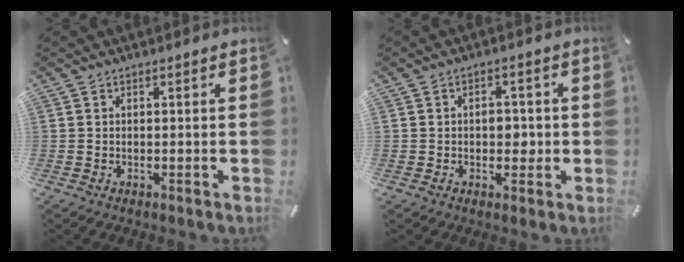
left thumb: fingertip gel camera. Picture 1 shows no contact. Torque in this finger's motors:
{"motor_torque": [0.41, 1.10, -0.04, 0.04, 0.02]}